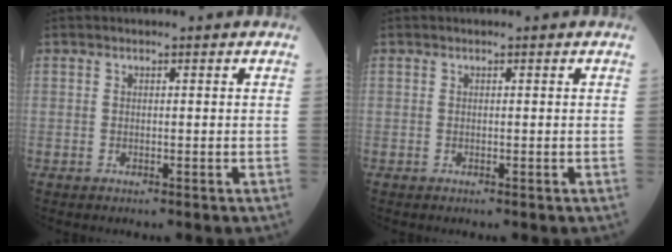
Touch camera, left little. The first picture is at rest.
{"total": 0.0}